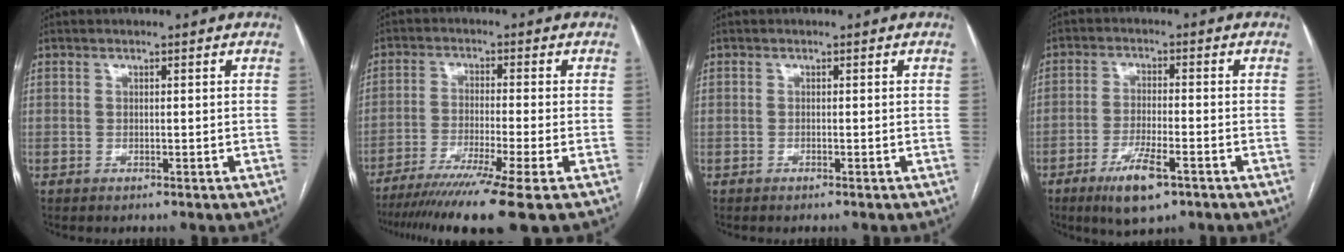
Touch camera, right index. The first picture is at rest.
{"total": 13.4, "force": [-9.8, -2.0, 8.9], "torque": [-0.143, -0.043, -0.155]}
{"total": 0.0}
{"total": 7.6, "force": [-4.3, 1.7, 6.0], "torque": [-0.114, -0.012, -0.070]}